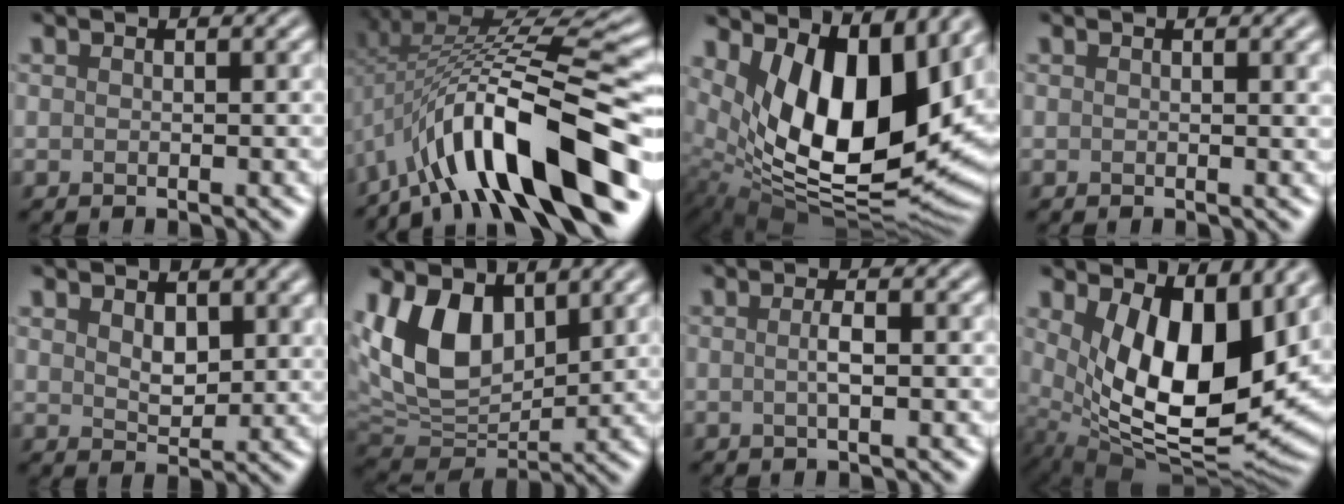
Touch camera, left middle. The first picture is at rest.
{"total": 12.9, "force": [-5.8, 3.6, 11.0], "torque": [-0.171, 0.024, -0.088]}
{"total": 13.1, "force": [3.5, 6.7, 10.7], "torque": [-0.161, -0.016, 0.066]}
{"total": 1.1, "force": [0.2, 0.3, 1.1], "torque": [-0.009, 0.005, 0.002]}
{"total": 2.6, "force": [1.6, 1.4, 1.5], "torque": [-0.032, 0.001, 0.040]}
{"total": 8.5, "force": [3.1, 5.3, 5.9], "torque": [-0.129, -0.003, 0.061]}
{"total": 1.5, "force": [0.0, 0.3, 1.5], "torque": [-0.026, 0.006, 0.003]}
{"total": 10.8, "force": [2.6, 5.0, 9.2], "torque": [-0.148, -0.021, 0.056]}